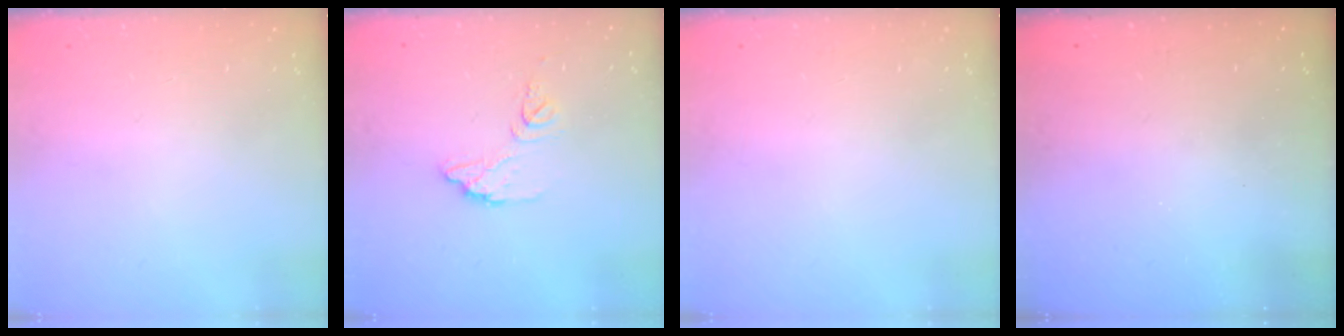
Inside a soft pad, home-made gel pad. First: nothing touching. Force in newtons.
{"total": 8.9, "press": 8.9, "slide": 0.6}
{"total": 0.0}
{"total": 3.0, "press": 2.9, "slide": 0.8}